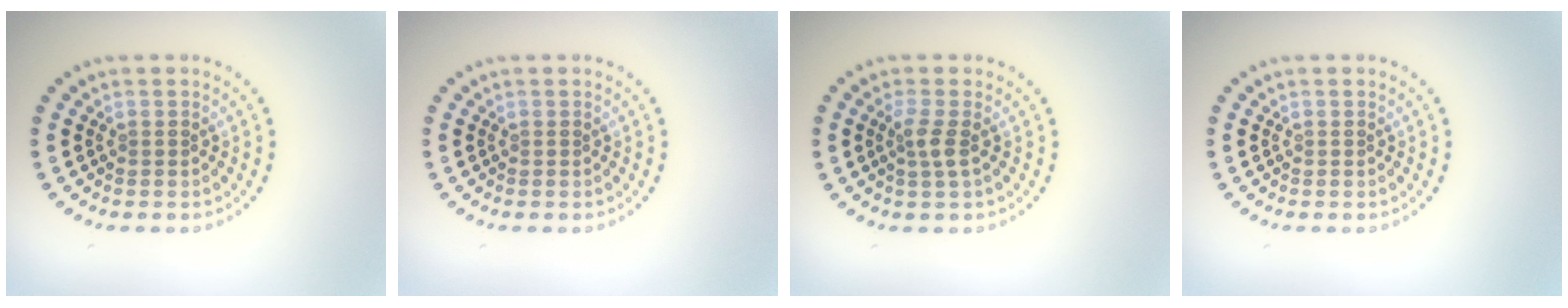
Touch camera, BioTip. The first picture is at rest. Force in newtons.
{"total": 0.0}
{"total": 1.7, "press": 1.4, "slide": 1.0}
{"total": 0.0}